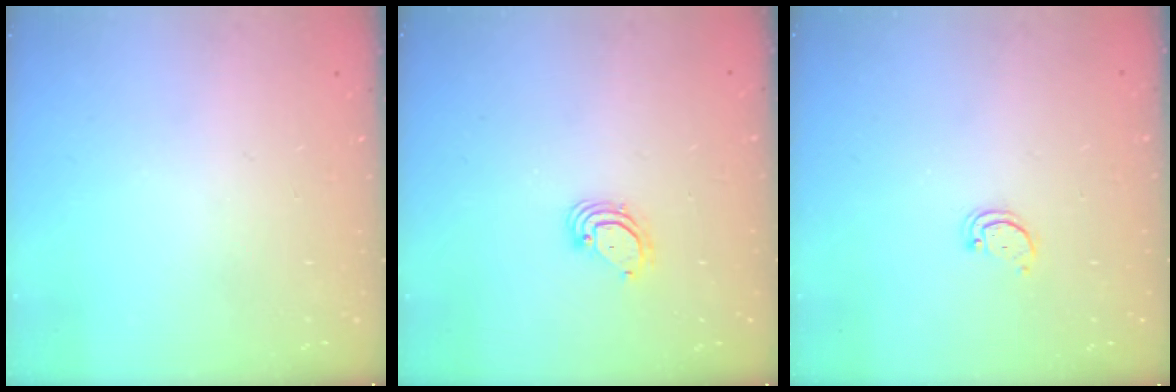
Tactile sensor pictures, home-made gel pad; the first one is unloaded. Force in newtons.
{"total": 3.8, "press": 3.8, "slide": 0.1}
{"total": 2.2, "press": 2.1, "slide": 0.4}